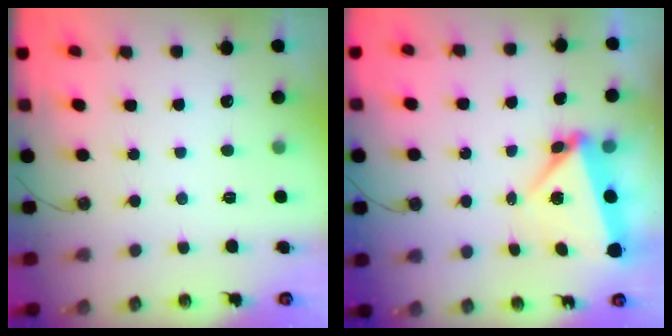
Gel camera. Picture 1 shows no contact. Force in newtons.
{"total": 5.0, "press": 4.8, "slide": 1.6}